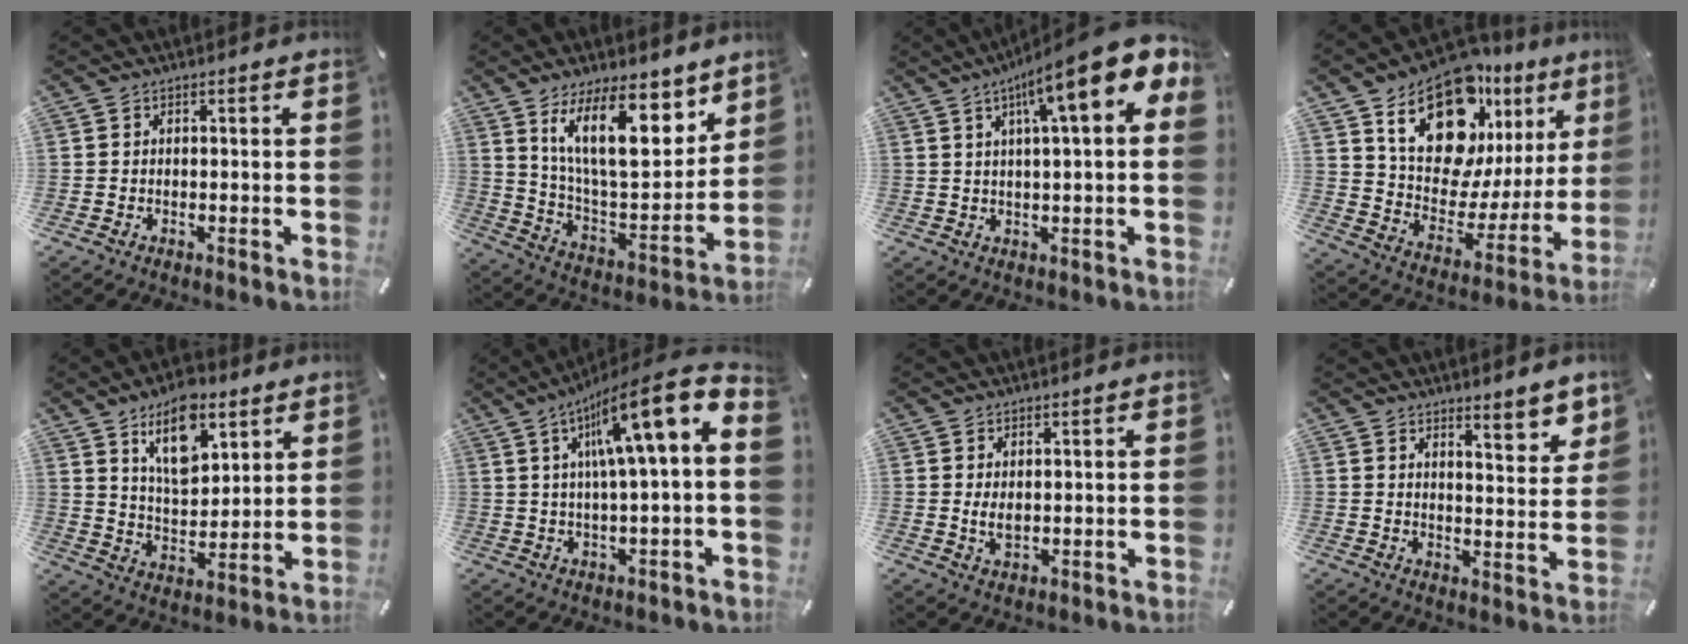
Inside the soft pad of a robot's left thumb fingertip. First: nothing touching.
{"total": 19.7, "force": [11.5, 8.0, 13.8], "torque": [-0.235, -0.068, 0.195]}
{"total": 15.1, "force": [7.2, 2.2, 13.0], "torque": [-0.221, -0.034, 0.112]}
{"total": 21.0, "force": [14.3, 11.5, 10.4], "torque": [-0.153, -0.110, 0.249]}
{"total": 14.2, "force": [8.5, 7.7, 8.3], "torque": [-0.129, -0.036, 0.151]}
{"total": 16.0, "force": [6.9, 2.7, 14.2], "torque": [-0.232, -0.048, 0.105]}
{"total": 3.1, "force": [0.6, 1.8, 2.5], "torque": [-0.051, -0.003, 0.006]}
{"total": 6.4, "force": [5.7, 1.6, 2.3], "torque": [-0.016, -0.053, 0.095]}